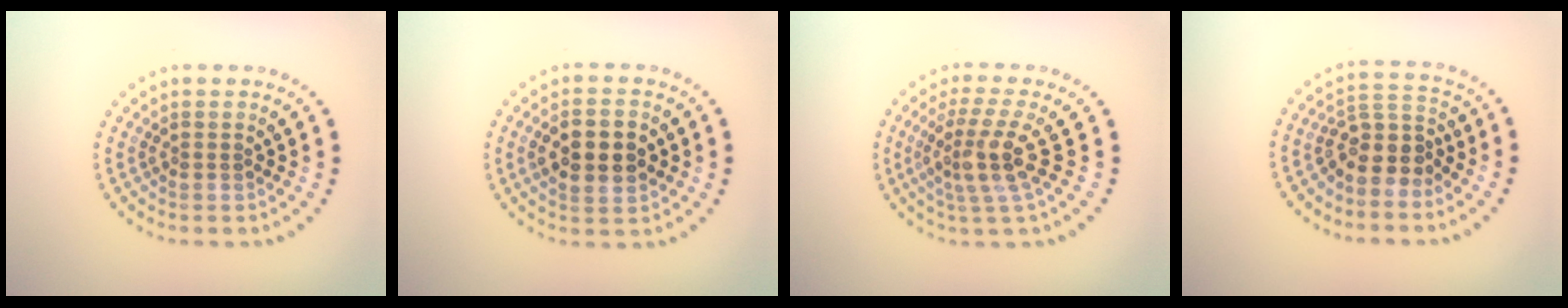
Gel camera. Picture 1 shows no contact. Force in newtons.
{"total": 4.6, "press": 4.6, "slide": 0.2}
{"total": 4.0, "press": 2.9, "slide": 2.8}
{"total": 3.8, "press": 3.1, "slide": 2.1}